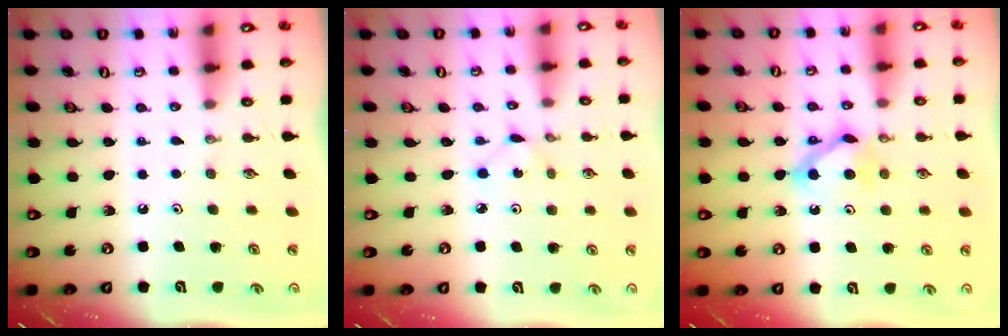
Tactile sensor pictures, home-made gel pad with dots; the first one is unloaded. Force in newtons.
{"total": 1.3, "press": 1.3, "slide": 0.1}
{"total": 8.6, "press": 8.6, "slide": 0.4}